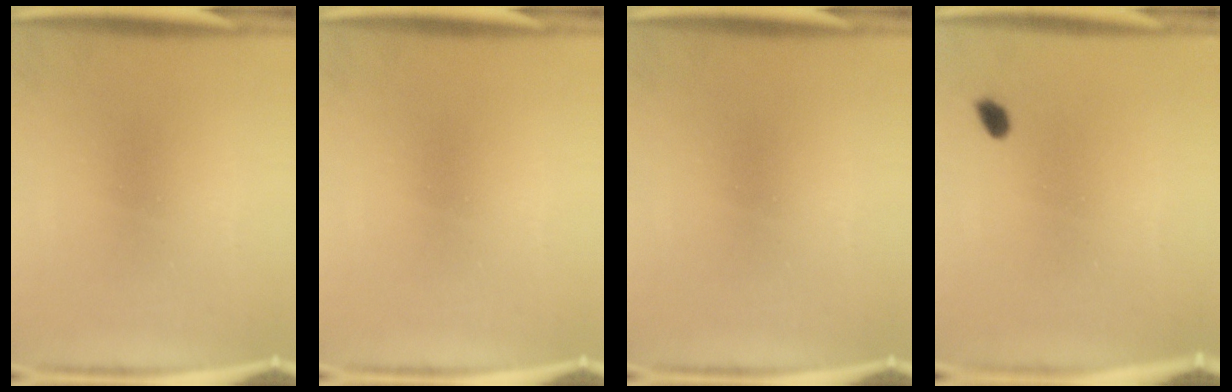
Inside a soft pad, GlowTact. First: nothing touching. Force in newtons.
{"total": 0.0}
{"total": 0.0}
{"total": 1.5}